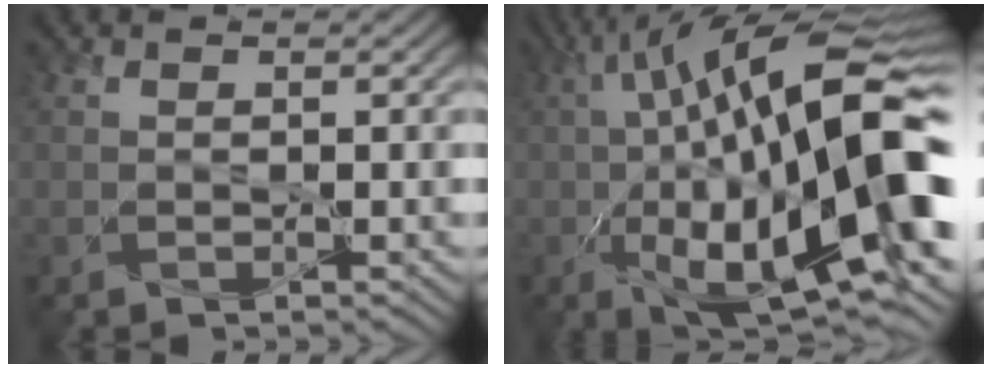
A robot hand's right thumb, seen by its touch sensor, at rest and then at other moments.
{"total": 21.0, "force": [-2.7, 7.6, 19.4], "torque": [-0.297, 0.004, -0.053]}